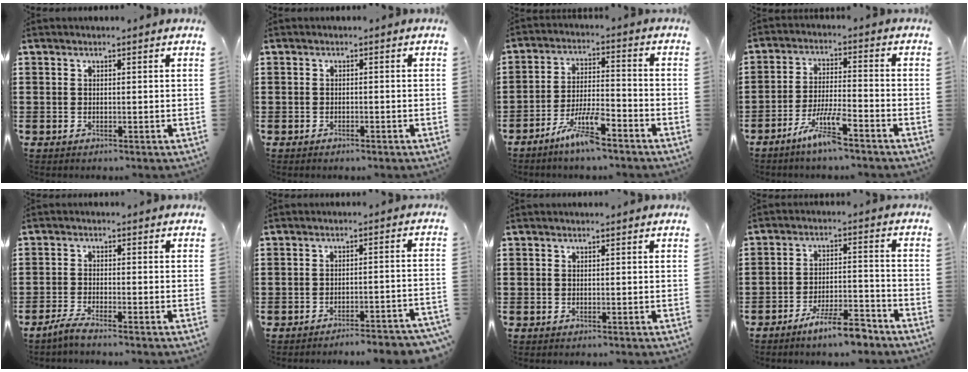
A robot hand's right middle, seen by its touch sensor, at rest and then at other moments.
{"total": 0.8, "force": [-0.8, 0.2, 0.1], "torque": [-0.005, 0.000, -0.016]}
{"total": 7.5, "force": [-5.4, 1.5, 5.1], "torque": [-0.108, -0.003, -0.102]}
{"total": 7.0, "force": [-5.0, 0.8, 4.8], "torque": [-0.104, -0.009, -0.095]}
{"total": 2.4, "force": [-2.0, -0.1, 1.3], "torque": [-0.038, -0.001, -0.043]}
{"total": 3.4, "force": [-3.3, -0.3, 0.8], "torque": [-0.015, -0.002, -0.070]}
{"total": 0.0}
{"total": 7.4, "force": [-6.1, 0.9, 4.1], "torque": [-0.075, 0.002, -0.114]}